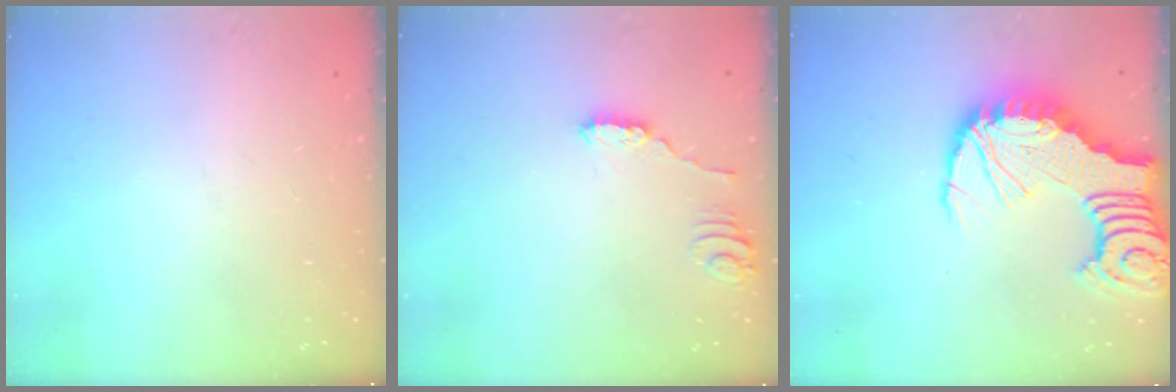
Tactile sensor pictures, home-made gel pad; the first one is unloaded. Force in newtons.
{"total": 1.6, "press": 1.5, "slide": 0.1}
{"total": 15.9, "press": 15.8, "slide": 1.9}